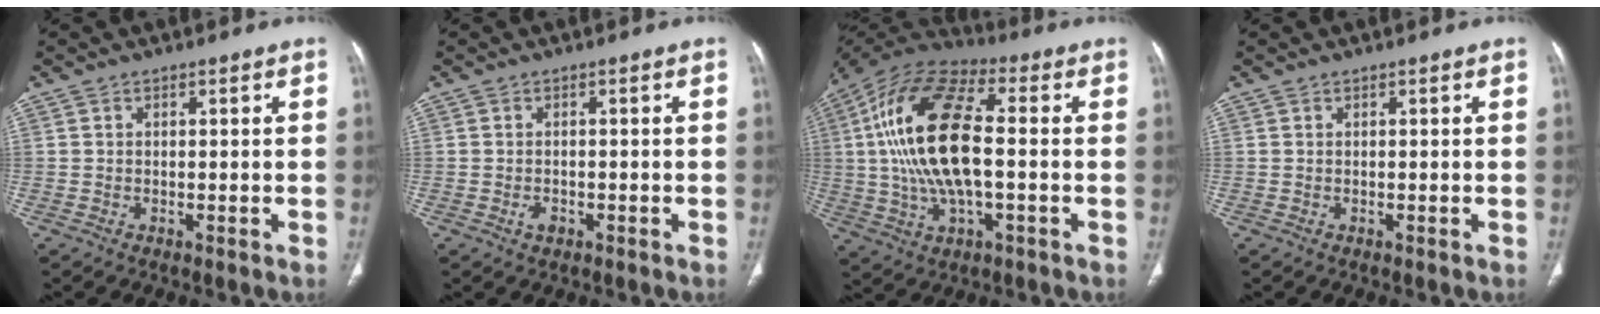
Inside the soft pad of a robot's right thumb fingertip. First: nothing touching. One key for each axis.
{"total": 1.6, "fx": -0.7, "fy": 1.0, "fz": 1.0, "tx": -0.017, "ty": 0.003, "tz": -0.011}
{"total": 21.3, "fx": 0.4, "fy": 9.3, "fz": 19.1, "tx": -0.387, "ty": 0.019, "tz": 0.003}
{"total": 0.0}